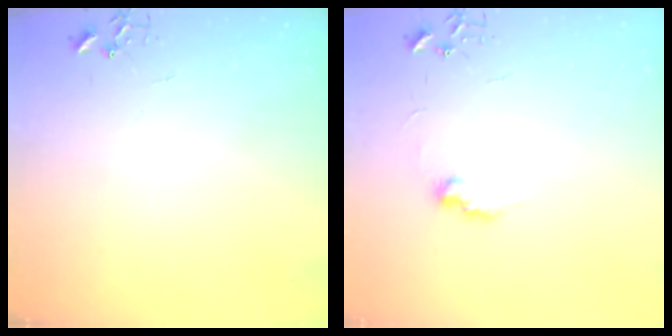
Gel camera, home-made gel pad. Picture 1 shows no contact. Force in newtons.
{"total": 7.5, "press": 7.4, "slide": 0.3}